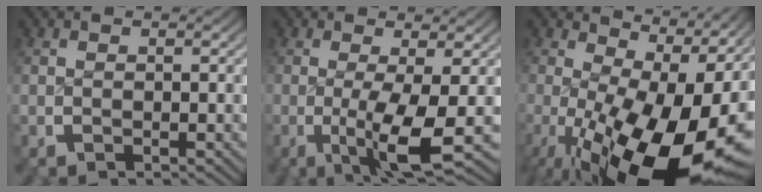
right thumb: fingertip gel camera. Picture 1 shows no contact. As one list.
[{"total": 6.5, "force": [-0.9, 2.0, 6.1], "torque": [-0.117, -0.021, -0.012]}, {"total": 16.1, "force": [-2.8, 9.0, 13.1], "torque": [-0.219, -0.071, -0.002]}]